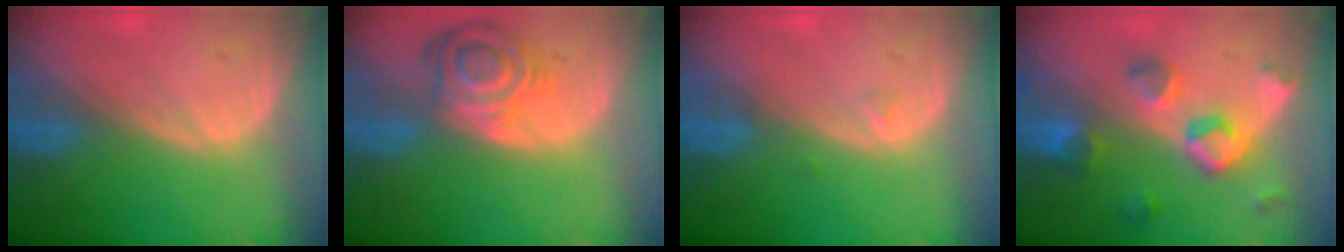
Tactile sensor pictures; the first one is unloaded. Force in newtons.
{"total": 8.2, "press": 7.3, "slide": 3.8}
{"total": 0.7, "press": 0.7, "slide": 0.2}
{"total": 7.7, "press": 7.0, "slide": 3.3}